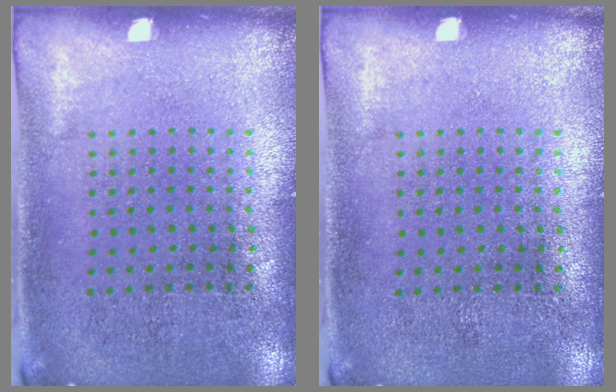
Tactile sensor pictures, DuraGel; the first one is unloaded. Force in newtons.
{"total": 0.0}